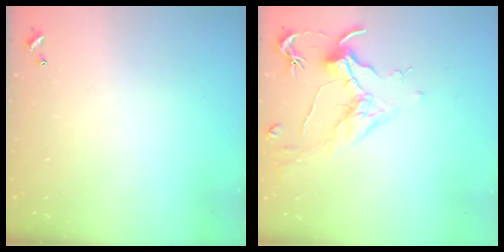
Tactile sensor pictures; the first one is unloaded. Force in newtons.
{"total": 1.6, "press": 1.4, "slide": 0.9}